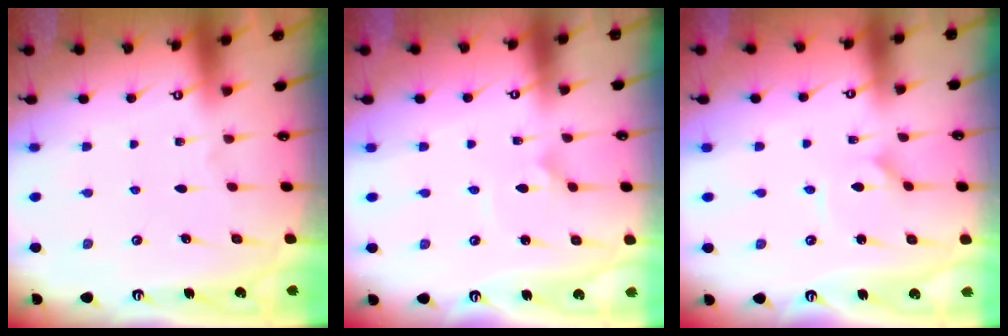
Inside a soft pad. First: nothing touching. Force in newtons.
{"total": 2.1, "press": 2.1, "slide": 0.0}
{"total": 1.7, "press": 1.6, "slide": 0.3}